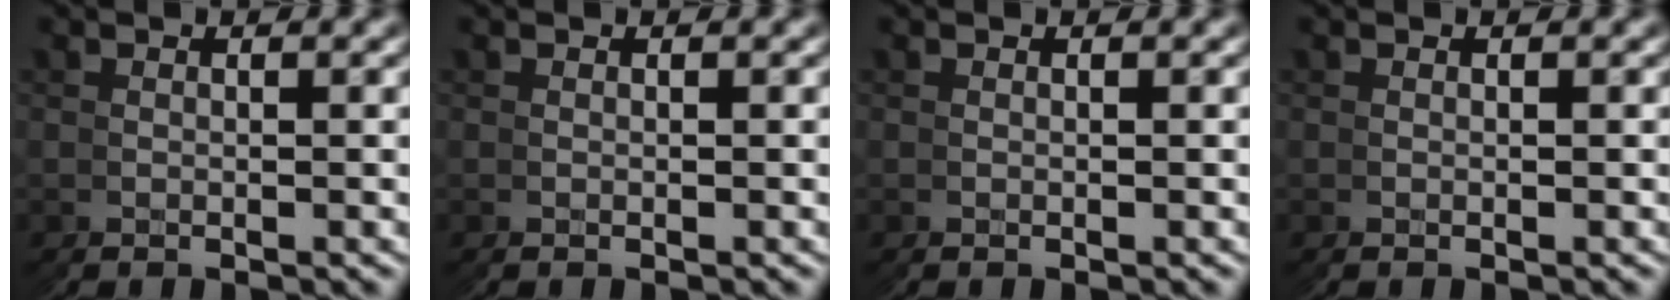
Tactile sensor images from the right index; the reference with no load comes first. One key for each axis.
{"total": 0.0}
{"total": 0.0}
{"total": 0.0}